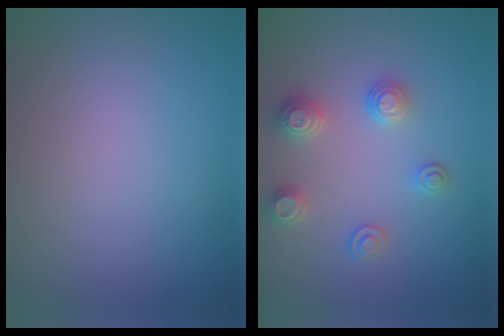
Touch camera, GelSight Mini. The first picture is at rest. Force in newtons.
{"total": 2.9, "press": 2.9, "slide": 0.2}